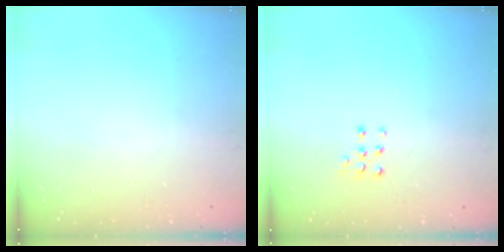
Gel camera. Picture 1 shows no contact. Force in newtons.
{"total": 6.1, "press": 6.0, "slide": 0.5}